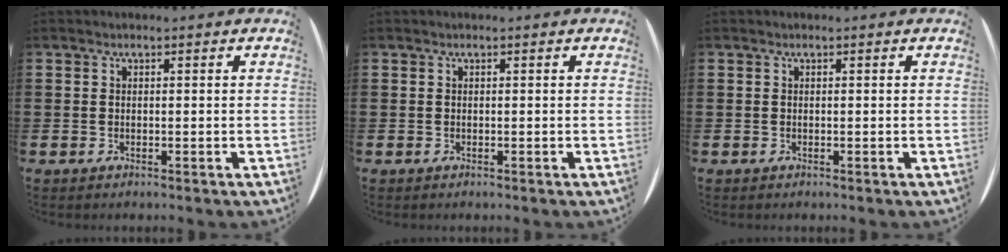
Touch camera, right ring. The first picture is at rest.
{"total": 0.0}
{"total": 0.0}